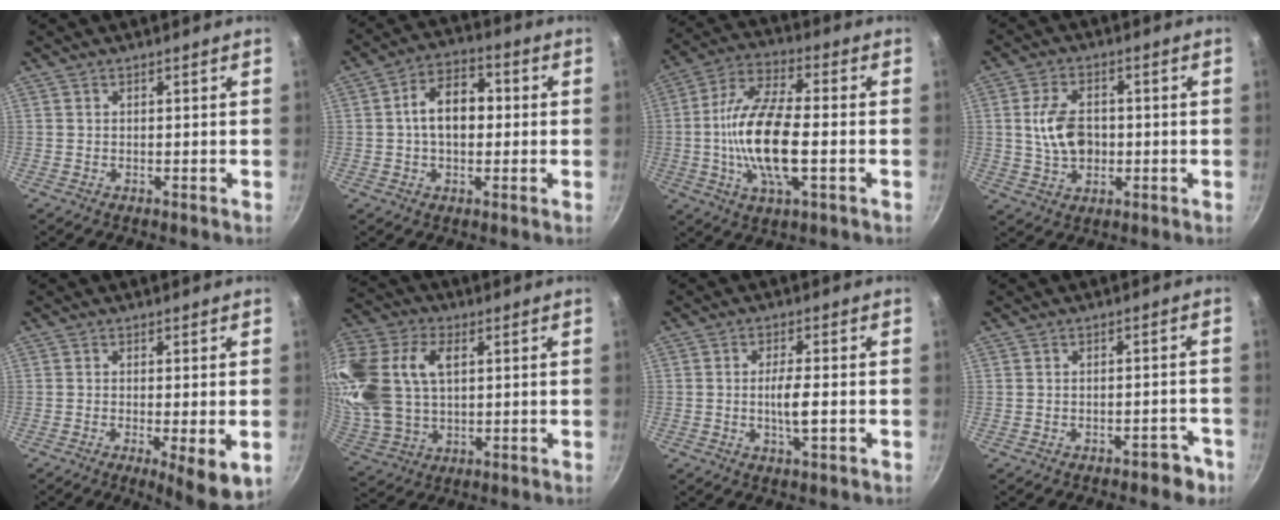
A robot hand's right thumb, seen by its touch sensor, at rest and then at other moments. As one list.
[{"total": 10.0, "force": [0.5, 6.4, 7.7], "torque": [-0.113, 0.025, -0.001]}, {"total": 17.2, "force": [-2.1, 6.5, 15.8], "torque": [-0.314, 0.017, -0.042]}, {"total": 8.9, "force": [0.1, 6.0, 6.6], "torque": [-0.109, 0.004, 0.005]}, {"total": 8.0, "force": [-2.3, 1.9, 7.4], "torque": [-0.111, -0.020, -0.035]}, {"total": 26.2, "force": [5.4, 17.2, 19.0], "torque": [-0.469, 0.036, 0.113]}, {"total": 5.0, "force": [-0.7, 1.5, 4.8], "torque": [-0.091, -0.001, -0.014]}, {"total": 4.2, "force": [-3.0, 1.9, 2.1], "torque": [-0.017, 0.032, -0.035]}]